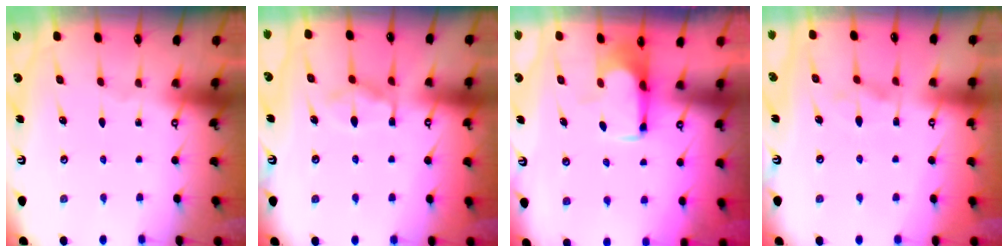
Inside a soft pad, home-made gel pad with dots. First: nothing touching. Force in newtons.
{"total": 9.1, "press": 9.1, "slide": 0.8}
{"total": 1.4, "press": 1.3, "slide": 0.6}
{"total": 1.3, "press": 1.2, "slide": 0.6}